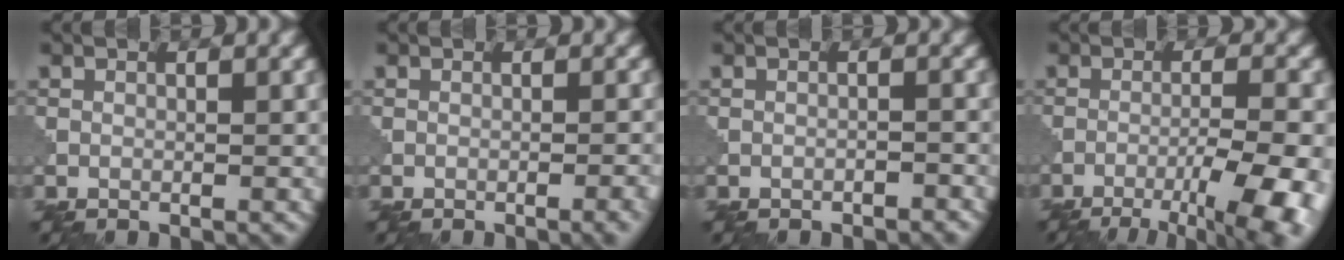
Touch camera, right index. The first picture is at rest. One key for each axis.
{"total": 1.8, "fx": -0.8, "fy": 0.4, "fz": 1.6, "tx": -0.016, "ty": 0.003, "tz": -0.014}
{"total": 0.9, "fx": -0.8, "fy": 0.2, "fz": 0.3, "tx": -0.003, "ty": 0.001, "tz": -0.014}
{"total": 10.4, "fx": -6.2, "fy": 2.9, "fz": 7.8, "tx": -0.108, "ty": -0.014, "tz": -0.075}